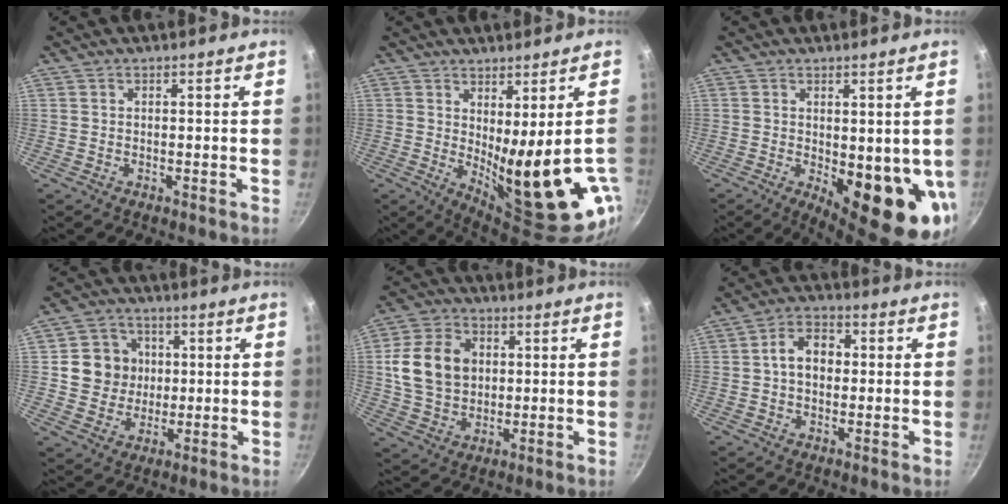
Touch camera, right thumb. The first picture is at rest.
{"total": 16.8, "force": [-1.7, 4.4, 16.1], "torque": [-0.205, -0.038, 0.000]}
{"total": 14.4, "force": [-1.4, 5.6, 13.2], "torque": [-0.144, -0.031, -0.005]}
{"total": 9.4, "force": [1.2, 8.7, 3.2], "torque": [-0.020, 0.006, 0.018]}
{"total": 13.8, "force": [2.0, 10.6, 8.6], "torque": [-0.139, 0.006, 0.034]}
{"total": 7.4, "force": [0.5, 5.4, 5.1], "torque": [-0.058, 0.021, -0.003]}